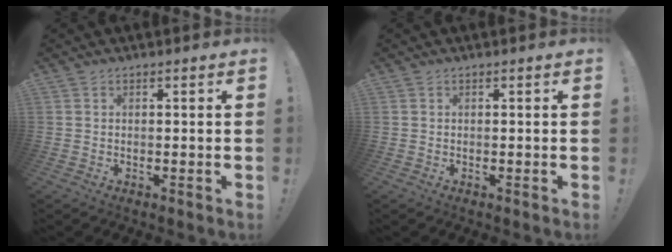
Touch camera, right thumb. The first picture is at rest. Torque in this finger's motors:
{"motor_torque": [0.00, 0.01, -0.02, 0.01, 0.00]}